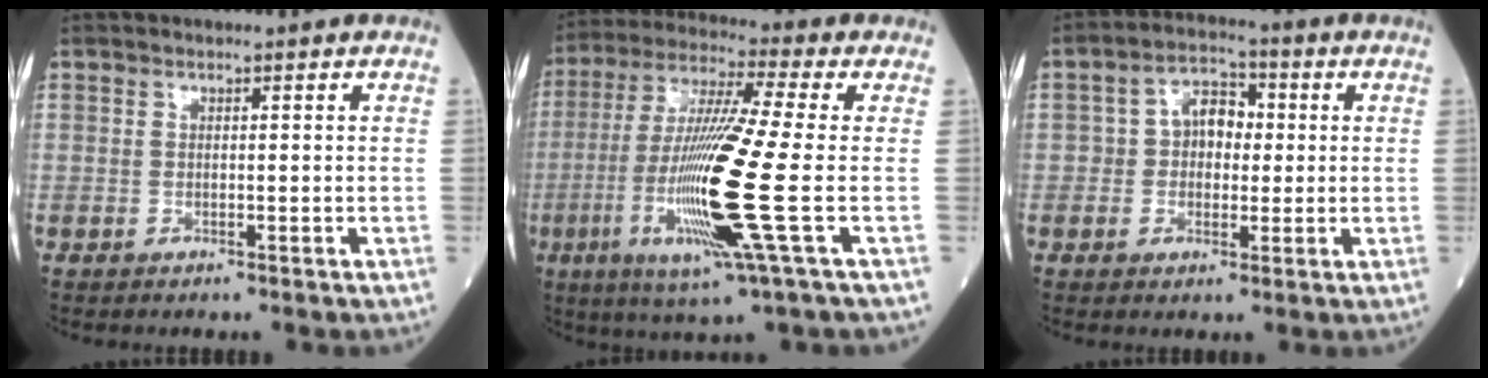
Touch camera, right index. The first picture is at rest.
{"total": 16.9, "force": [-3.5, -0.7, 16.5], "torque": [-0.337, -0.017, -0.077]}
{"total": 6.1, "force": [0.5, 4.1, 4.5], "torque": [-0.076, 0.026, 0.006]}